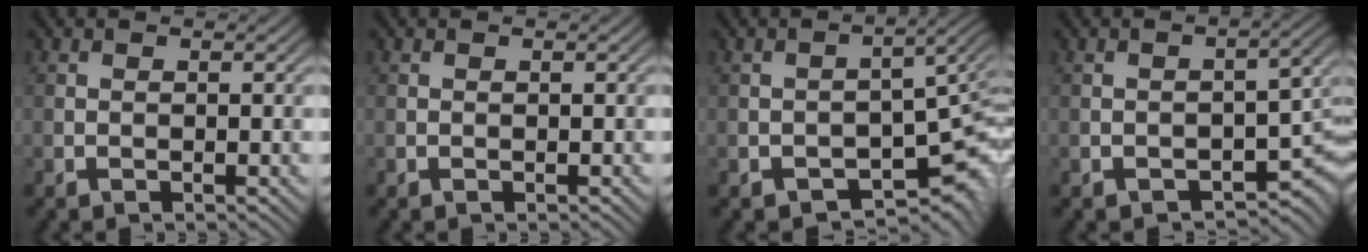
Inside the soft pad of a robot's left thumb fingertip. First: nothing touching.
{"total": 0.0}
{"total": 7.7, "force": [-3.2, 4.2, 5.6], "torque": [-0.065, -0.021, -0.044]}
{"total": 6.2, "force": [-2.6, 3.3, 4.6], "torque": [-0.055, -0.013, -0.036]}